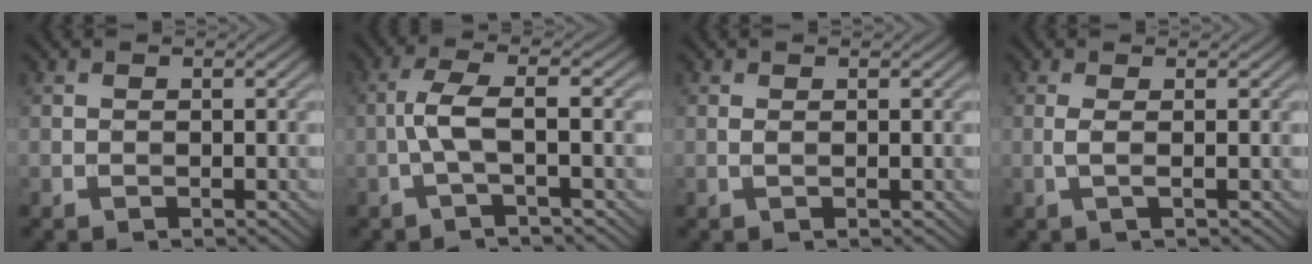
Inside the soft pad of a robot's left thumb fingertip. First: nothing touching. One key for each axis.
{"total": 4.0, "fx": -0.9, "fy": 0.5, "fz": 3.9, "tx": -0.081, "ty": 0.013, "tz": -0.028}
{"total": 0.6, "fx": 0.2, "fy": 0.1, "fz": 0.6, "tx": -0.017, "ty": 0.002, "tz": 0.003}
{"total": 1.7, "fx": 0.2, "fy": 0.3, "fz": 1.7, "tx": -0.035, "ty": 0.005, "tz": -0.003}